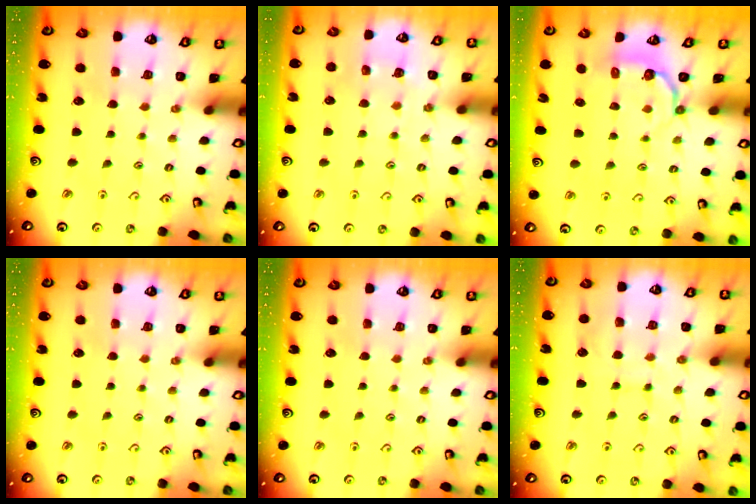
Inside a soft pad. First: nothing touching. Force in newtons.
{"total": 4.7, "press": 4.6, "slide": 0.5}
{"total": 3.7, "press": 2.2, "slide": 3.0}
{"total": 0.0}
{"total": 0.0}
{"total": 8.1, "press": 8.1, "slide": 0.7}